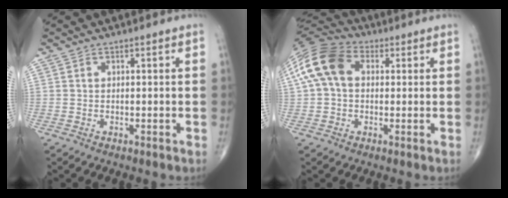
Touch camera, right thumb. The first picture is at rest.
{"total": 13.1, "force": [2.3, 9.1, 9.1], "torque": [-0.181, 0.036, 0.031]}